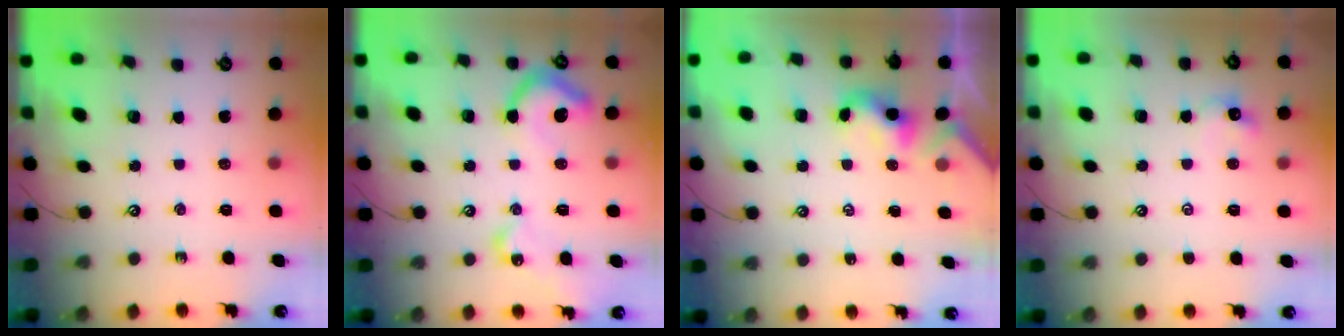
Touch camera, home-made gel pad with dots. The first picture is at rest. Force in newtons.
{"total": 12.7, "press": 12.7, "slide": 1.2}
{"total": 2.5, "press": 2.5, "slide": 0.1}
{"total": 1.0, "press": 0.9, "slide": 0.5}